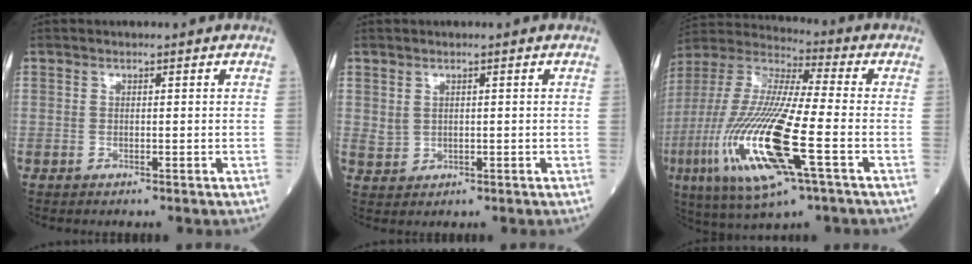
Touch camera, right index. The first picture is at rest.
{"total": 1.8, "force": [0.7, 1.4, 0.9], "torque": [-0.017, 0.000, 0.019]}
{"total": 22.3, "force": [-6.8, 3.3, 21.0], "torque": [-0.474, -0.038, -0.127]}